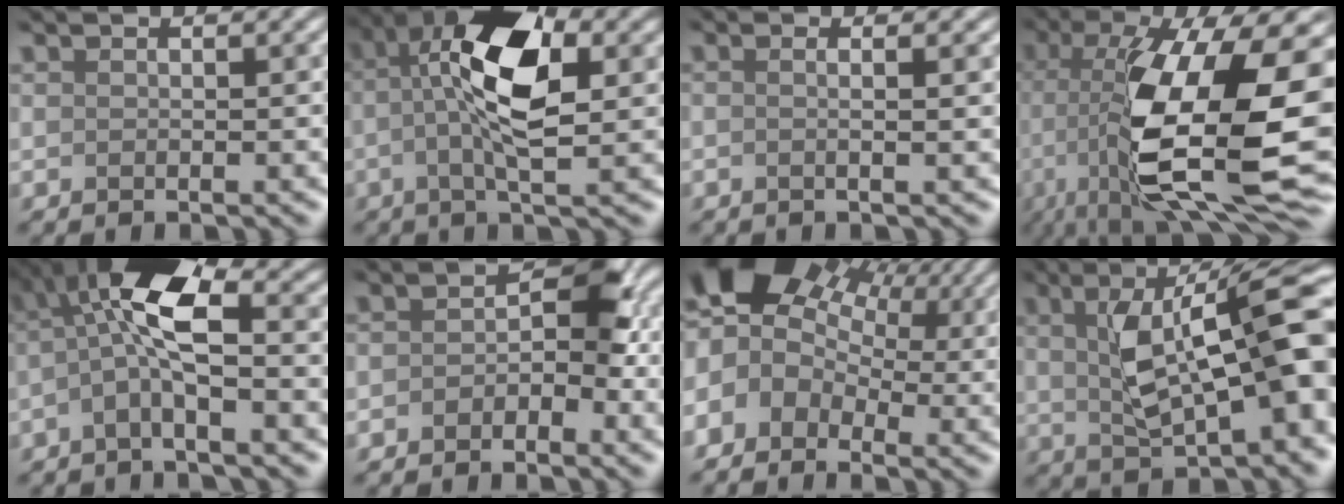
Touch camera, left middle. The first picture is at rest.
{"total": 6.0, "force": [0.3, 1.4, 5.8], "torque": [-0.145, 0.016, 0.022]}
{"total": 1.7, "force": [0.3, 0.8, 1.5], "torque": [-0.004, 0.010, -0.021]}
{"total": 13.5, "force": [-1.7, 4.6, 12.6], "torque": [-0.258, -0.002, -0.003]}
{"total": 4.5, "force": [-0.7, 0.7, 4.4], "torque": [-0.127, 0.024, 0.000]}
{"total": 2.0, "force": [-2.0, -0.2, 0.4], "torque": [-0.033, 0.009, -0.016]}
{"total": 7.5, "force": [1.4, 5.7, 4.7], "torque": [-0.123, 0.007, 0.042]}
{"total": 9.1, "force": [1.3, 2.2, 8.7], "torque": [-0.160, 0.012, 0.048]}